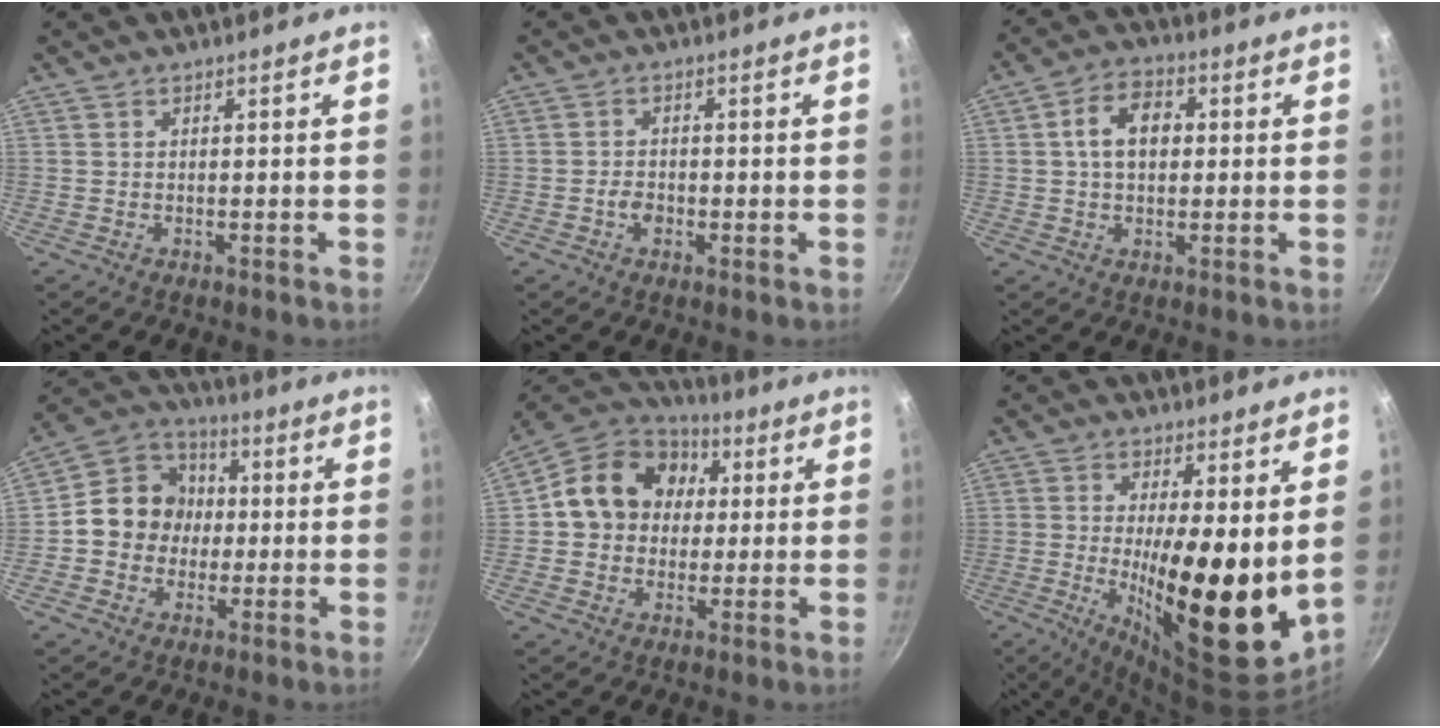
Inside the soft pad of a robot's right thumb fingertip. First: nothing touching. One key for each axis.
{"total": 2.7, "fx": -0.8, "fy": 1.9, "fz": 1.8, "tx": -0.027, "ty": 0.008, "tz": -0.017}
{"total": 8.1, "fx": 1.0, "fy": 5.6, "fz": 5.8, "tx": -0.078, "ty": 0.017, "tz": 0.007}
{"total": 11.8, "fx": -0.6, "fy": 10.5, "fz": 5.3, "tx": -0.047, "ty": 0.025, "tz": -0.031}
{"total": 15.5, "fx": 2.2, "fy": 13.2, "fz": 7.8, "tx": -0.101, "ty": 0.028, "tz": 0.020}
{"total": 18.5, "fx": 0.8, "fy": 5.7, "fz": 17.6, "tx": -0.252, "ty": -0.034, "tz": 0.016}